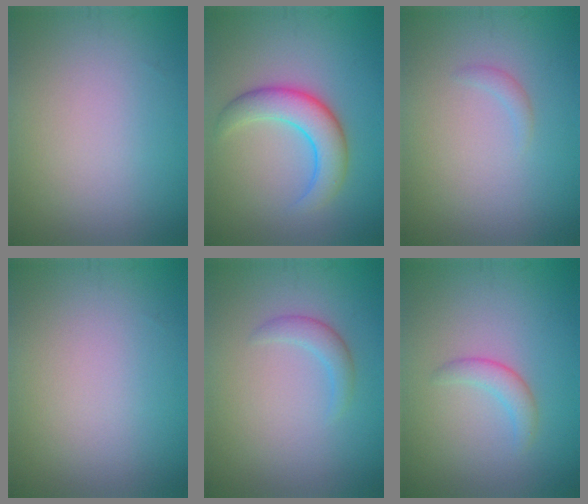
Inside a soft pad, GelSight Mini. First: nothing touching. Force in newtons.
{"total": 5.0, "press": 5.0, "slide": 0.2}
{"total": 0.8, "press": 0.8, "slide": 0.1}
{"total": 0.0}
{"total": 1.7, "press": 1.7, "slide": 0.2}
{"total": 1.8, "press": 1.8, "slide": 0.1}